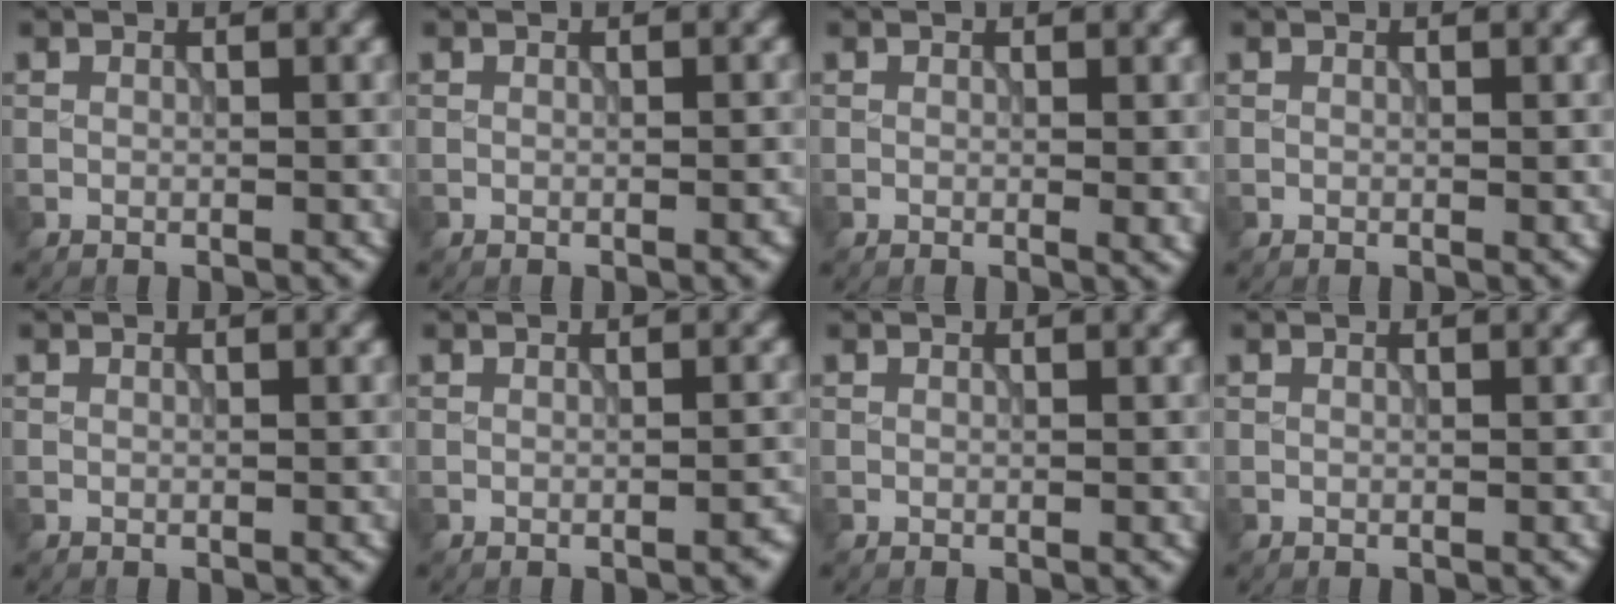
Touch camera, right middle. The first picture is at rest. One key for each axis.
{"total": 0.8, "fx": -0.2, "fy": 0.2, "fz": 0.7, "tx": -0.007, "ty": 0.002, "tz": -0.003}
{"total": 1.0, "fx": 0.1, "fy": 0.2, "fz": 1.0, "tx": -0.011, "ty": -0.005, "tz": -0.001}
{"total": 0.0}
{"total": 0.0}
{"total": 1.1, "fx": -0.6, "fy": 0.2, "fz": 0.8, "tx": -0.010, "ty": 0.003, "tz": -0.010}
{"total": 0.0}
{"total": 0.0}